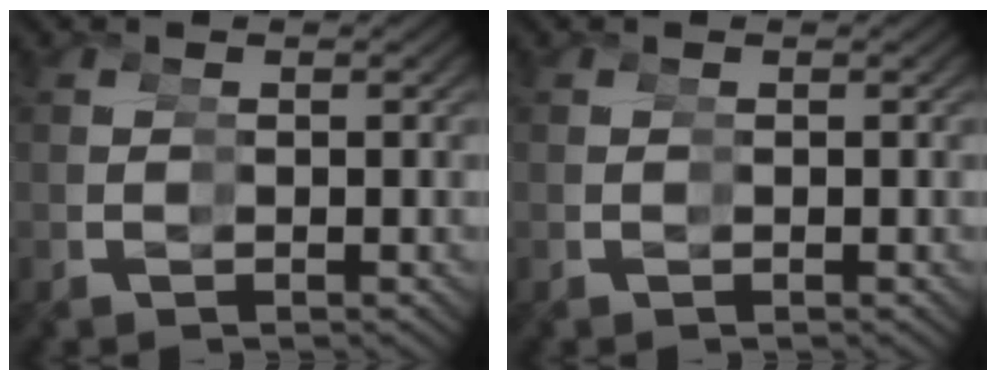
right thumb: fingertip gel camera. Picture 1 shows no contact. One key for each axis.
{"total": 0.0}